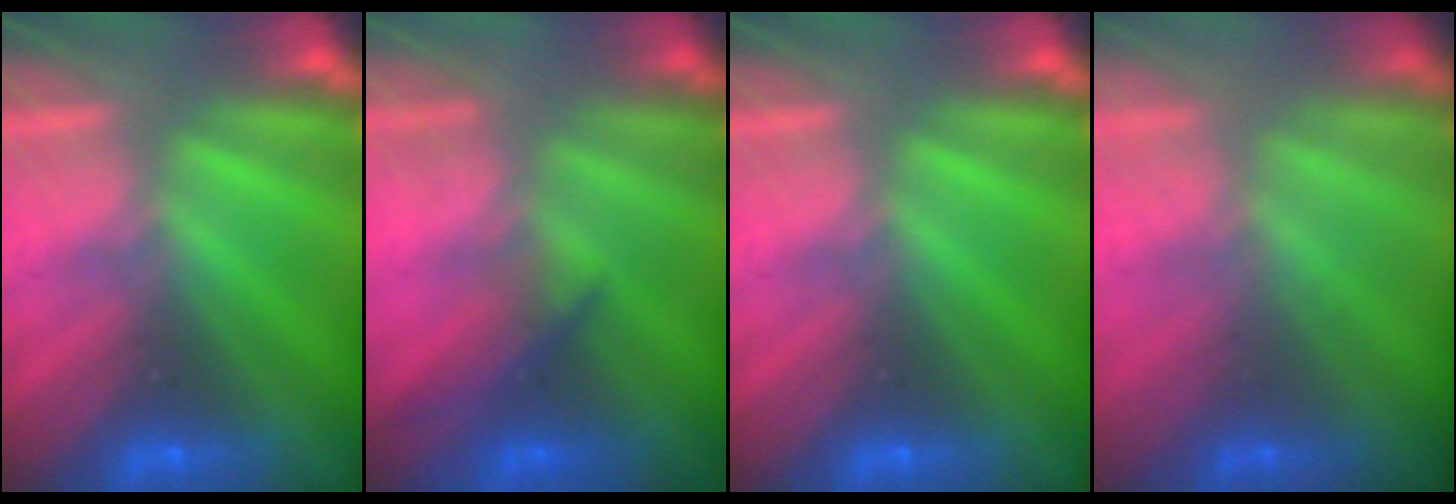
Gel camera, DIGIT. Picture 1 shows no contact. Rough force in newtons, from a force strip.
{"total": 2.0}
{"total": 0.0}
{"total": 1.4}